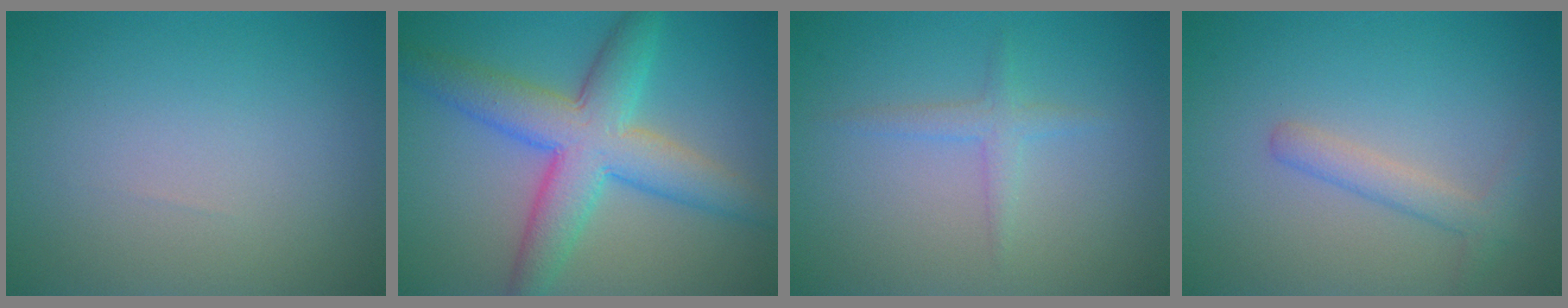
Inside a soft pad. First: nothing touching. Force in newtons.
{"total": 7.6, "press": 7.6, "slide": 0.1}
{"total": 1.5, "press": 1.5, "slide": 0.1}
{"total": 2.0, "press": 2.0, "slide": 0.0}